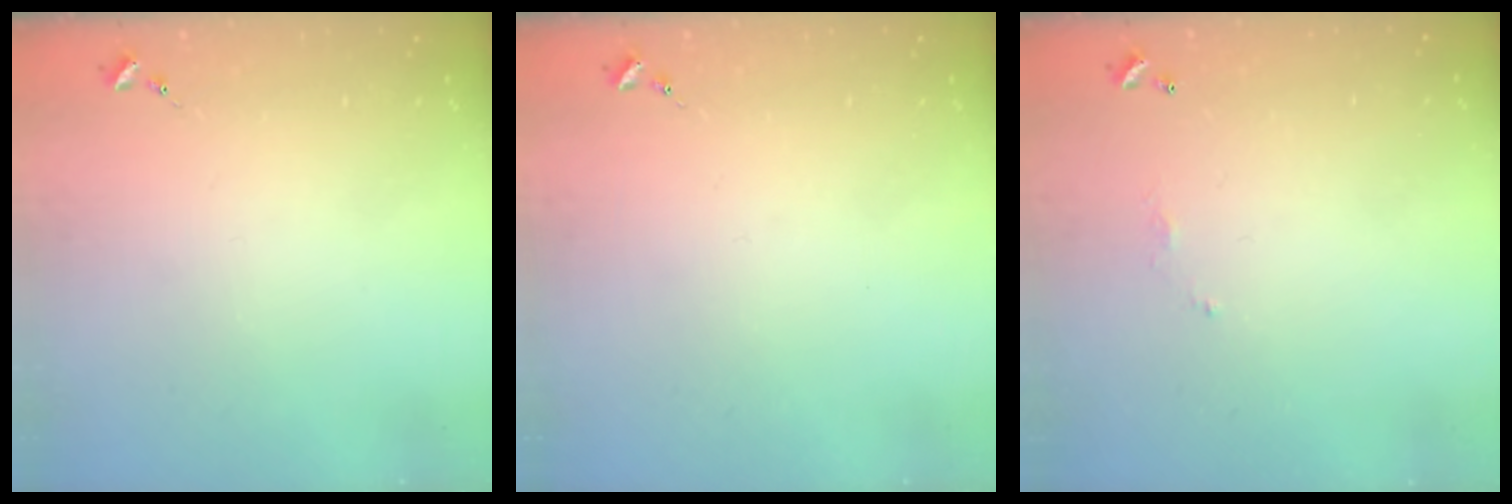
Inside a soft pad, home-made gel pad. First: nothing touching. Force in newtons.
{"total": 0.0}
{"total": 3.6, "press": 3.6, "slide": 0.1}